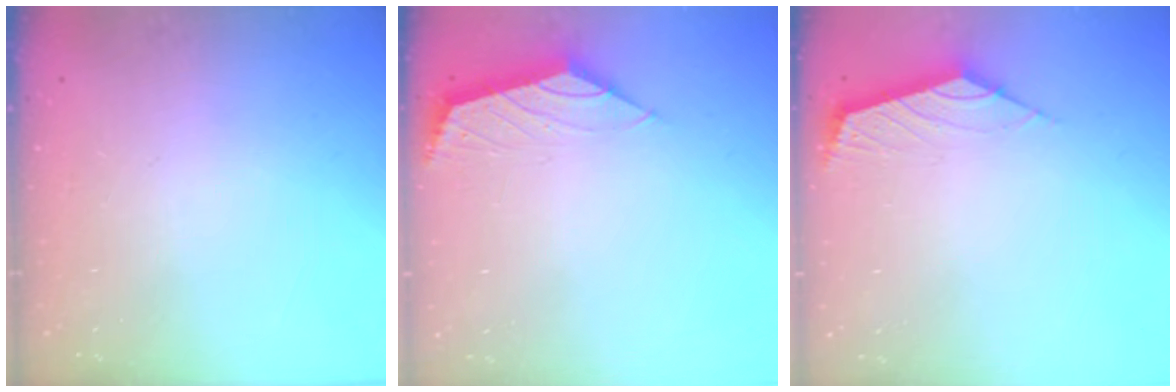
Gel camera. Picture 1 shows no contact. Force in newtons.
{"total": 1.4, "press": 1.3, "slide": 0.5}
{"total": 2.4, "press": 2.3, "slide": 0.6}